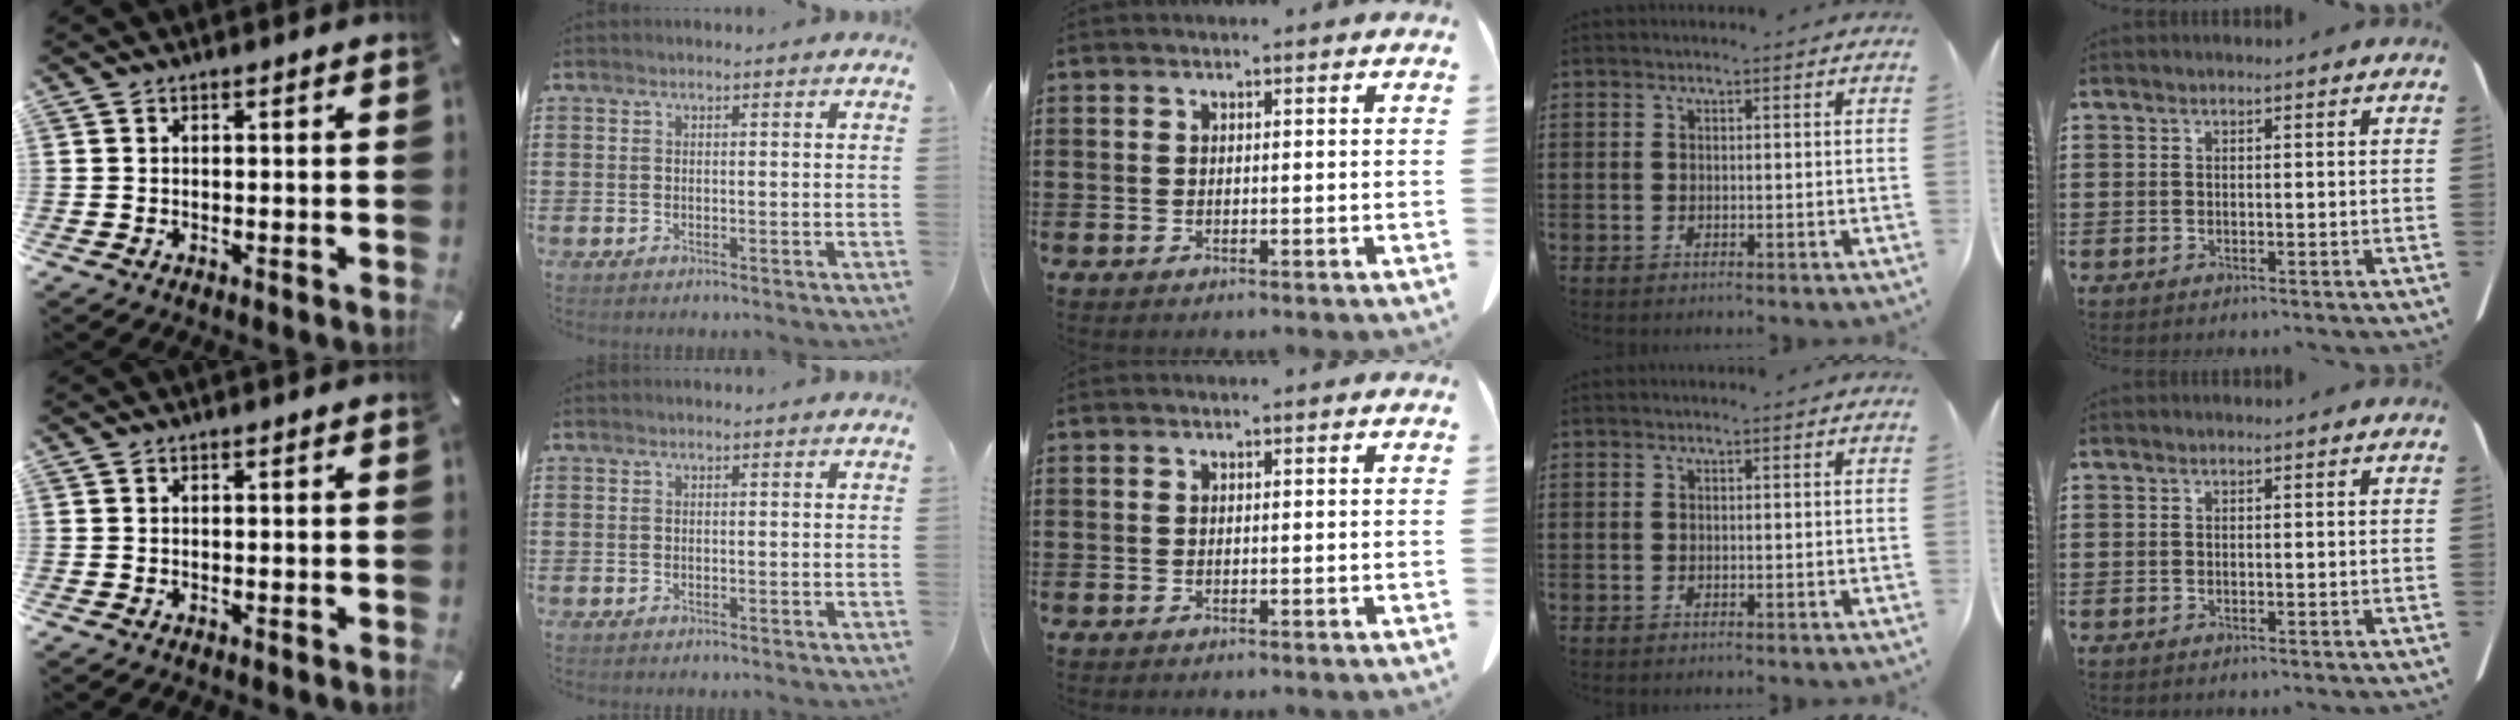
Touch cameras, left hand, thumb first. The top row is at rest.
{}